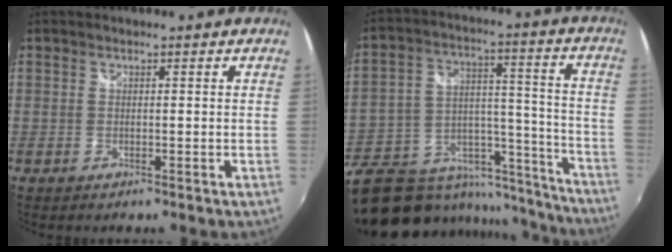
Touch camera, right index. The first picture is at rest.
{"total": 27.3, "force": [-17.3, 15.3, 14.5], "torque": [-0.272, 0.030, -0.214]}